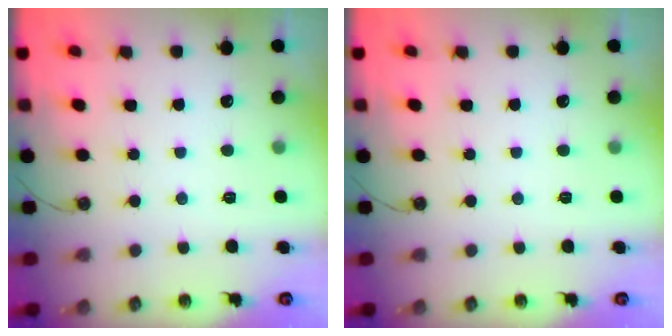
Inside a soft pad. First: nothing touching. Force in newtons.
{"total": 0.0}